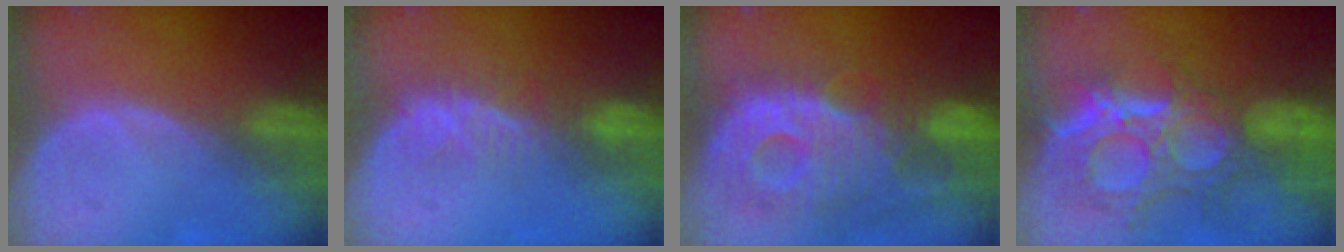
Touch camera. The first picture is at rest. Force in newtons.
{"total": 3.7, "press": 3.3, "slide": 1.6}
{"total": 13.0, "press": 11.3, "slide": 6.4}
{"total": 12.0, "press": 10.8, "slide": 5.4}